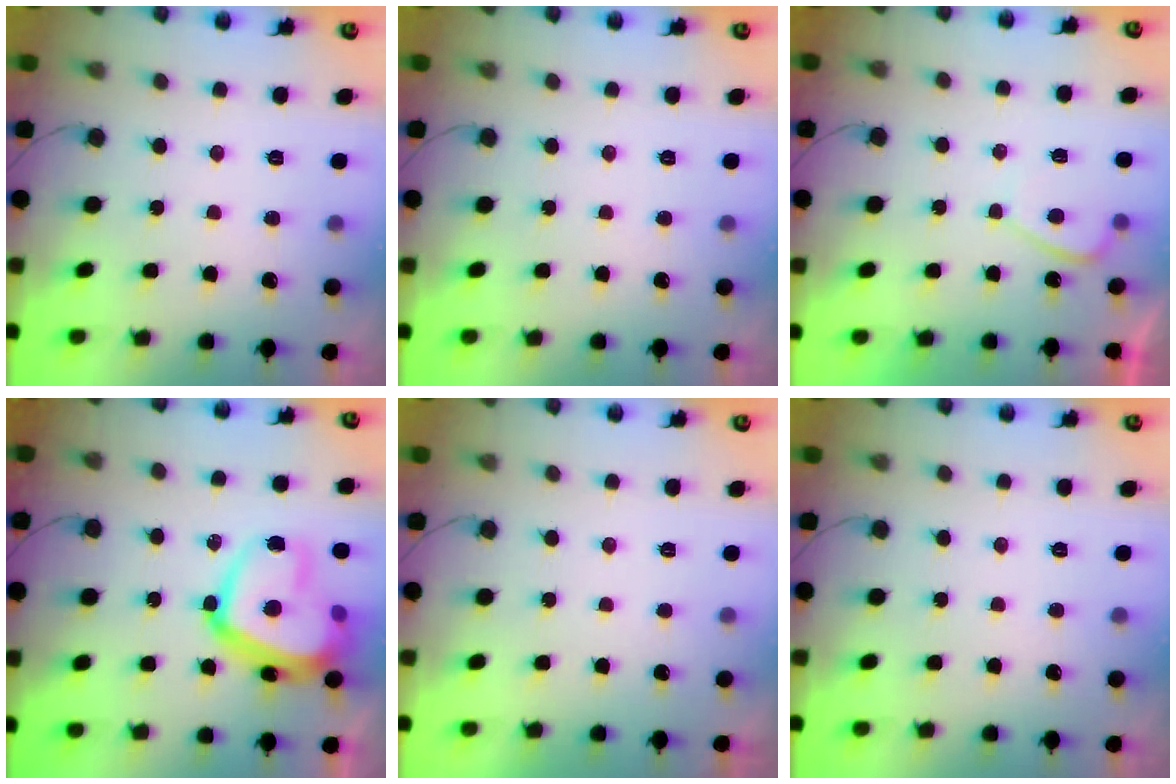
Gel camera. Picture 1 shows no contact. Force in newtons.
{"total": 0.0}
{"total": 1.8, "press": 1.7, "slide": 0.6}
{"total": 21.3, "press": 21.2, "slide": 1.6}
{"total": 2.3, "press": 2.3, "slide": 0.3}
{"total": 0.0}